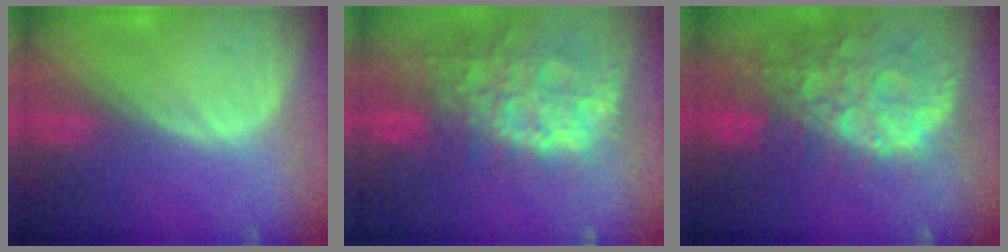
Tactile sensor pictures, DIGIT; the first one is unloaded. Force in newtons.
{"total": 13.8, "press": 11.2, "slide": 8.0}
{"total": 14.0, "press": 11.3, "slide": 8.2}